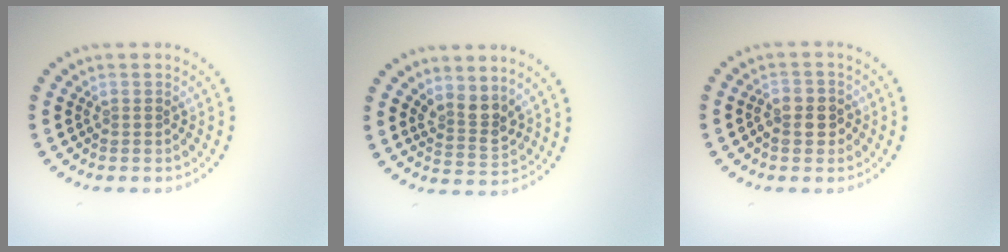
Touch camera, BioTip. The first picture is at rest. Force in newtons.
{"total": 2.7, "press": 2.3, "slide": 1.5}
{"total": 2.6, "press": 2.5, "slide": 0.7}